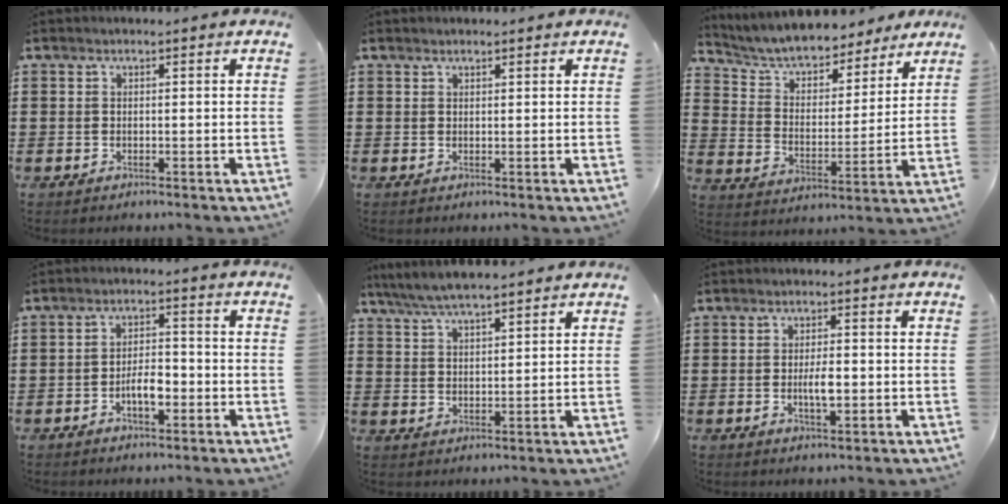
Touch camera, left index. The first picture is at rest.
{"total": 0.9, "force": [0.8, 0.2, 0.2], "torque": [-0.005, -0.001, 0.016]}
{"total": 6.3, "force": [6.0, 1.3, 1.4], "torque": [-0.058, -0.040, 0.102]}
{"total": 4.6, "force": [-1.6, 1.8, 4.0], "torque": [-0.076, 0.005, -0.030]}
{"total": 5.2, "force": [4.8, 0.7, 2.0], "torque": [-0.053, -0.013, 0.087]}
{"total": 3.7, "force": [-0.4, 1.2, 3.5], "torque": [-0.063, 0.002, -0.007]}